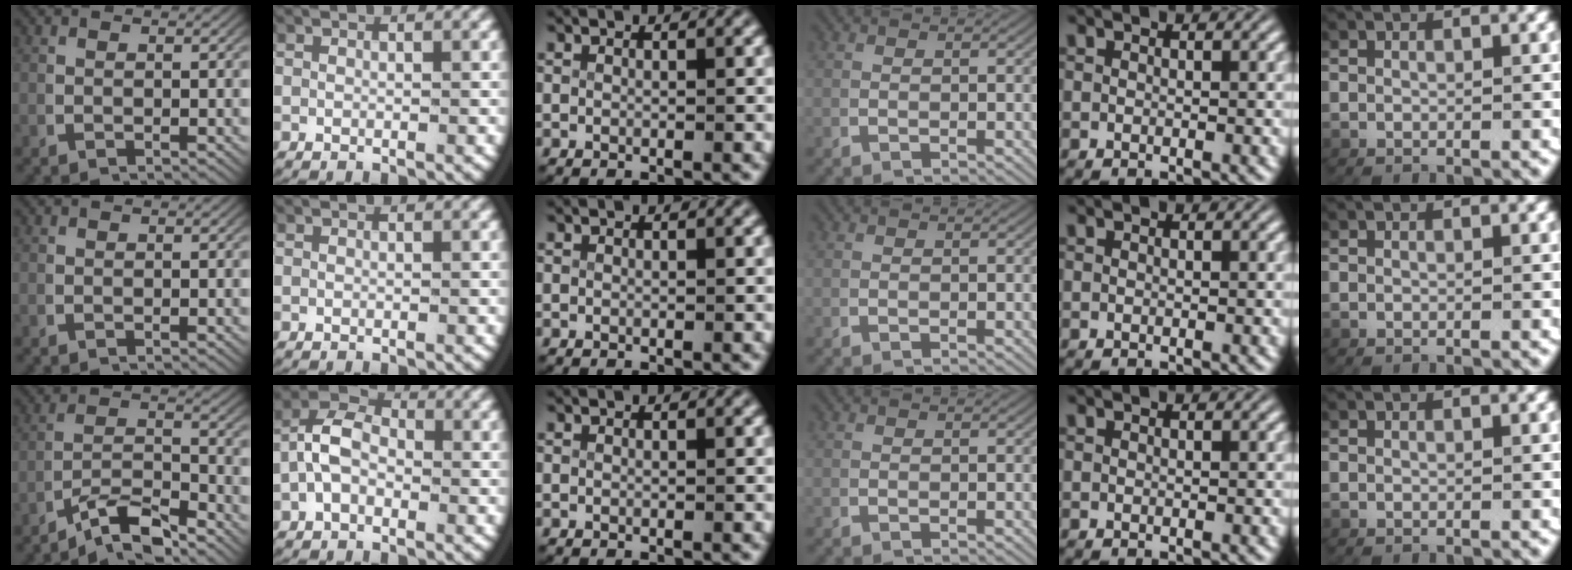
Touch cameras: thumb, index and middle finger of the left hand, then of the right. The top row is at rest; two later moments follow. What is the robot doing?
{"motion": "lift_and_place", "object": "key"}